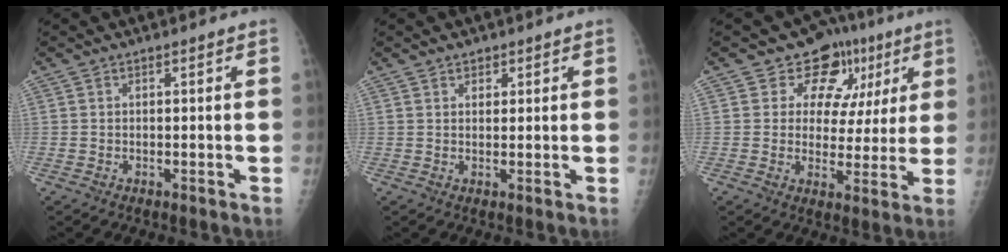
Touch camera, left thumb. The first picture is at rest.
{"total": 1.8, "force": [1.1, 1.3, 0.6], "torque": [0.005, -0.005, 0.014]}
{"total": 11.2, "force": [5.5, 8.7, 4.3], "torque": [0.000, -0.008, 0.067]}